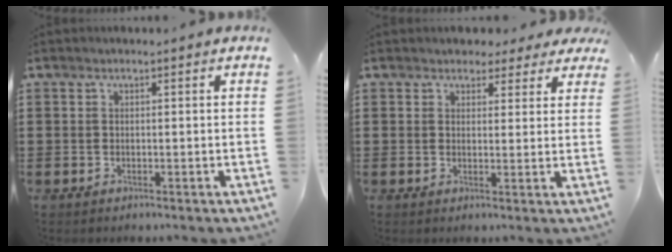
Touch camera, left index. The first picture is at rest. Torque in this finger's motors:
{"motor_torque": [2.14, 0.00, 0.26, -0.06]}